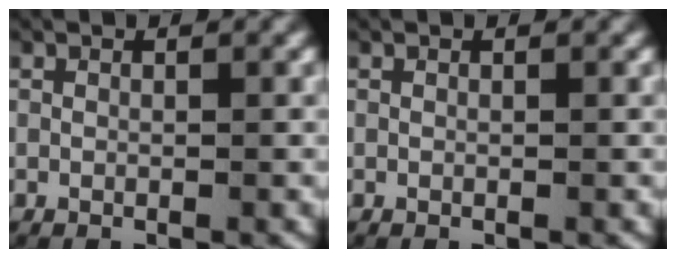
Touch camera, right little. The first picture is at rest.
{"total": 0.0}